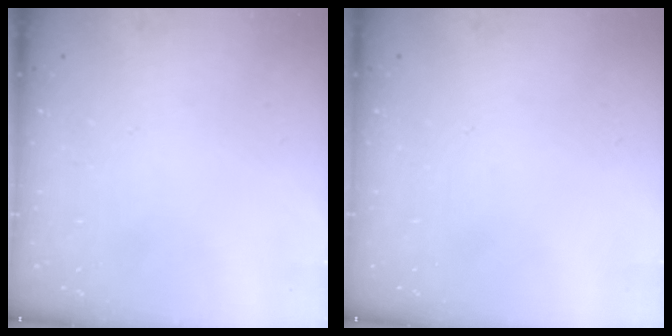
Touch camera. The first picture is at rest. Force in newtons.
{"total": 0.0}